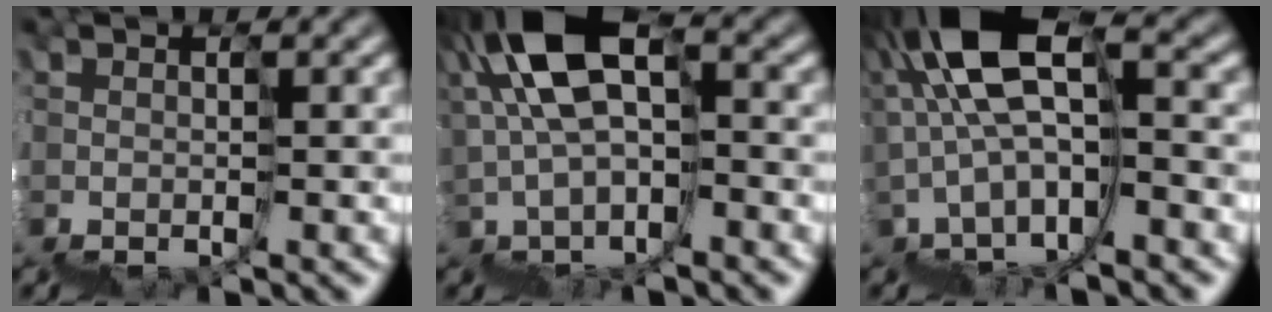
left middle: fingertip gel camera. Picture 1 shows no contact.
{"total": 7.7, "force": [3.4, 4.6, 5.3], "torque": [-0.110, 0.028, 0.054]}
{"total": 7.1, "force": [1.4, 3.6, 6.0], "torque": [-0.122, 0.037, 0.031]}